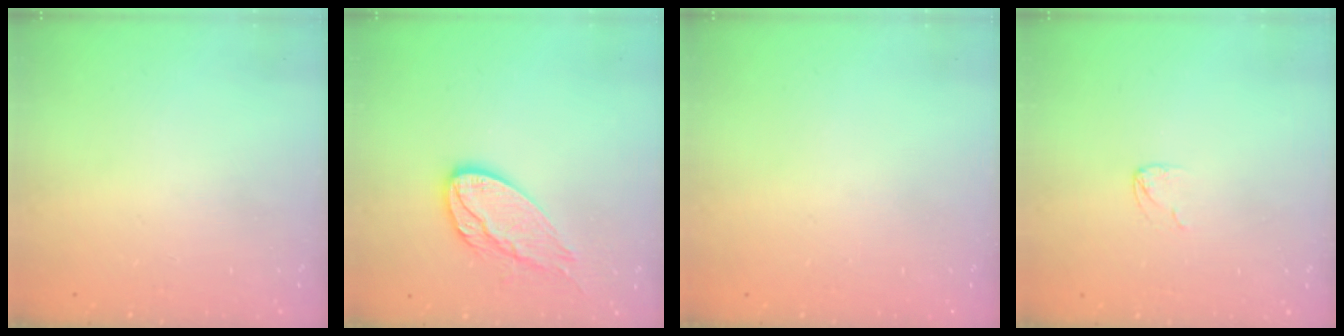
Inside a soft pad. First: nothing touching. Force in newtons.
{"total": 12.2, "press": 12.1, "slide": 0.8}
{"total": 0.0}
{"total": 3.0, "press": 2.9, "slide": 0.2}